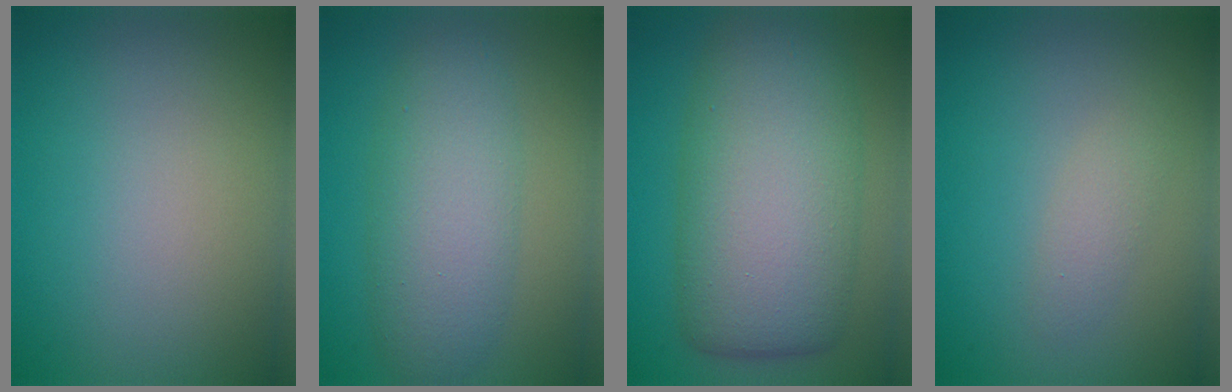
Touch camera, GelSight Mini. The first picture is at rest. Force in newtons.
{"total": 5.5, "press": 5.5, "slide": 0.2}
{"total": 11.0, "press": 11.0, "slide": 0.2}
{"total": 1.4, "press": 1.4, "slide": 0.1}